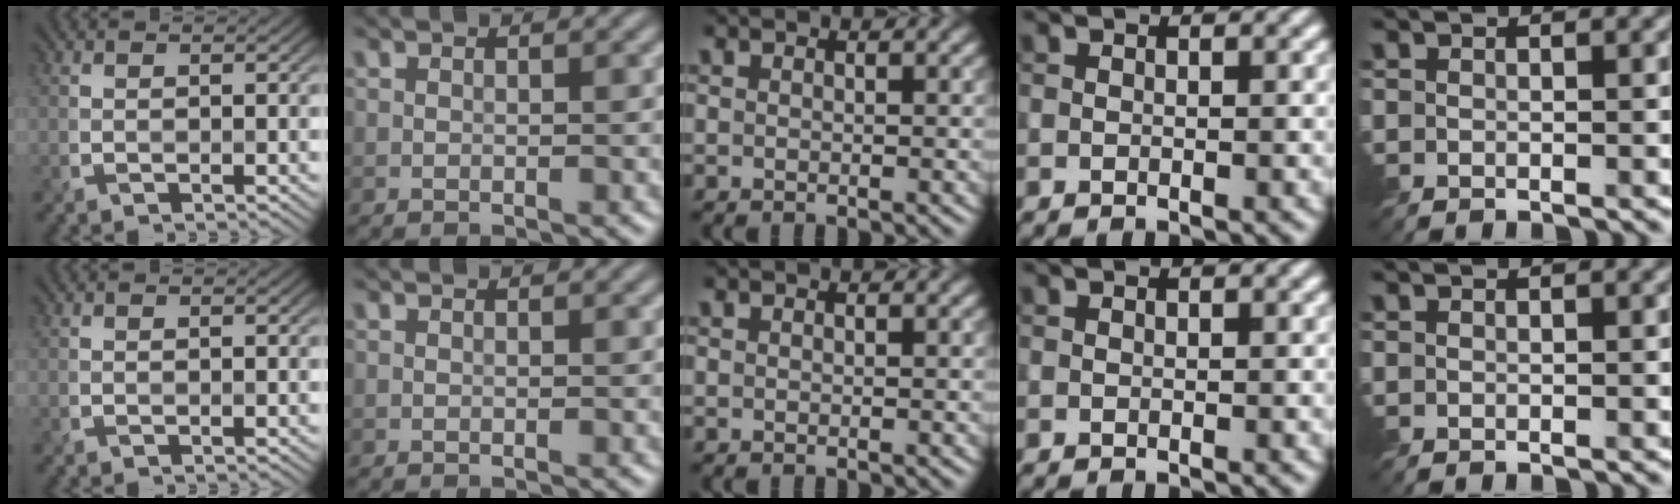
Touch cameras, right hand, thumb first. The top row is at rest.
{}